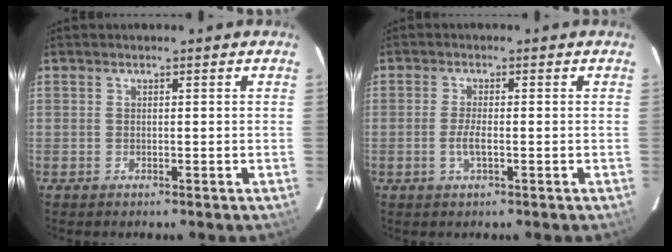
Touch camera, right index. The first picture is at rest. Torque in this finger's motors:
{"motor_torque": [0.58, -0.12, 0.37, 0.08]}